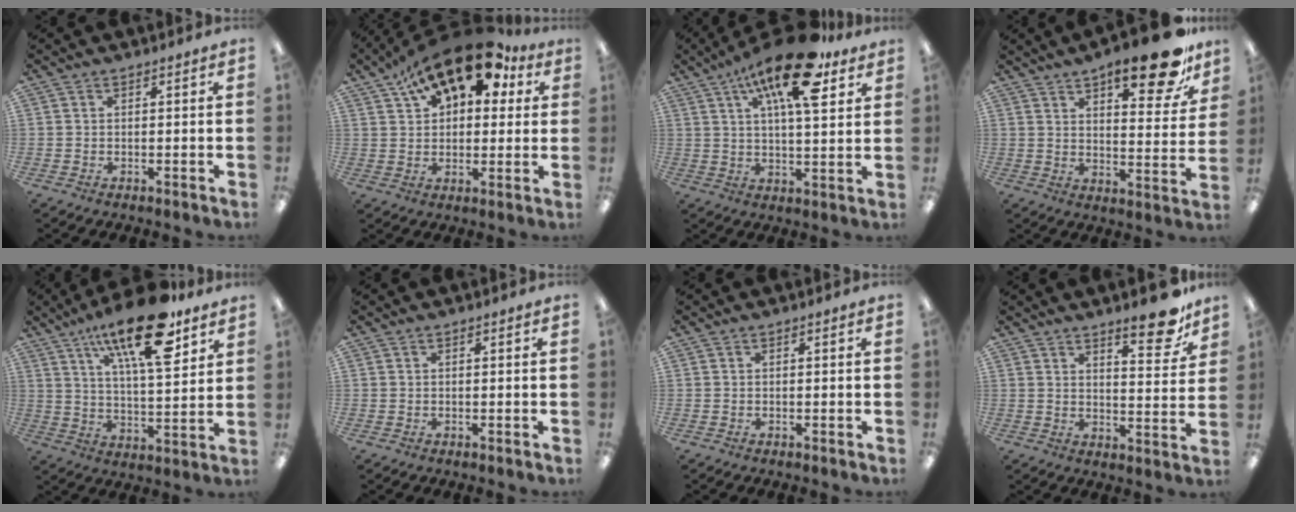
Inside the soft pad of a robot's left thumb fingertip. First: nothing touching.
{"total": 15.6, "force": [9.6, 7.6, 9.6], "torque": [-0.155, -0.044, 0.167]}
{"total": 18.6, "force": [9.9, 6.7, 14.2], "torque": [-0.214, -0.041, 0.153]}
{"total": 17.7, "force": [11.8, 6.0, 11.8], "torque": [-0.148, -0.071, 0.186]}
{"total": 20.2, "force": [12.5, 6.7, 14.3], "torque": [-0.227, -0.064, 0.199]}
{"total": 0.0}
{"total": 0.0}
{"total": 11.6, "force": [8.5, 3.5, 7.1], "torque": [-0.069, -0.061, 0.136]}